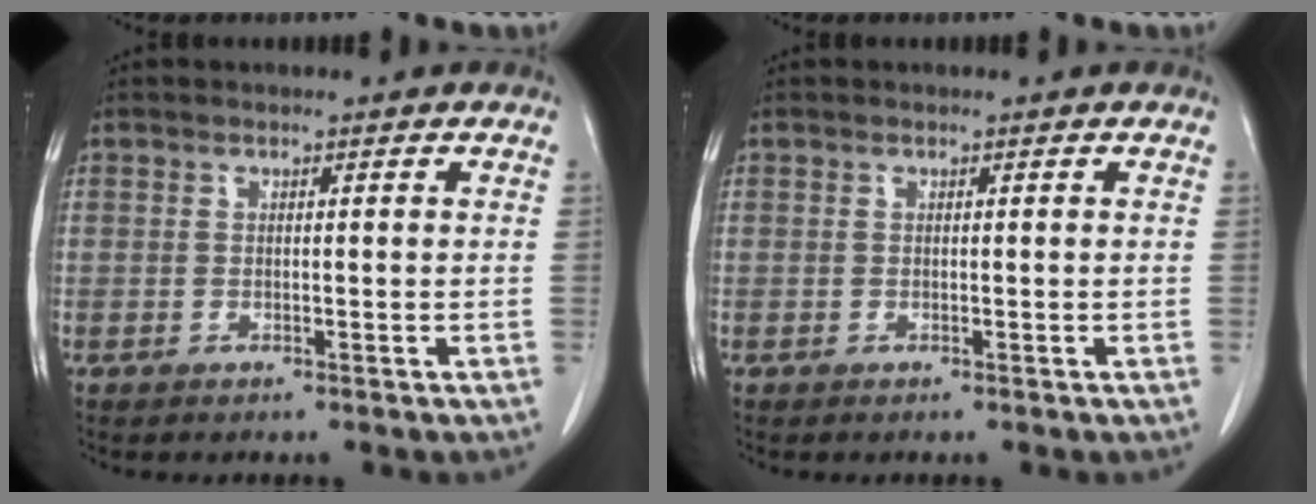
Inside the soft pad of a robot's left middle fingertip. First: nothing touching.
{"total": 0.0}